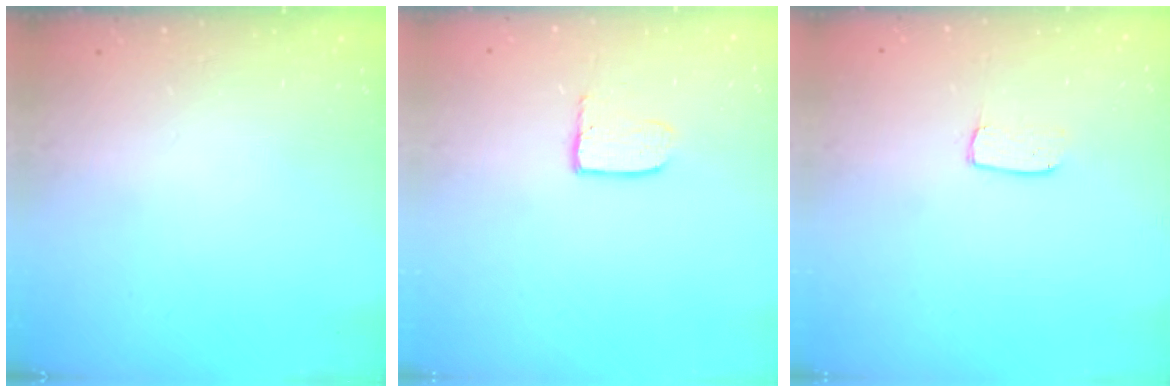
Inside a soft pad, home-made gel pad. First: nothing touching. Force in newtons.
{"total": 3.8, "press": 3.8, "slide": 0.4}
{"total": 3.7, "press": 3.7, "slide": 0.3}